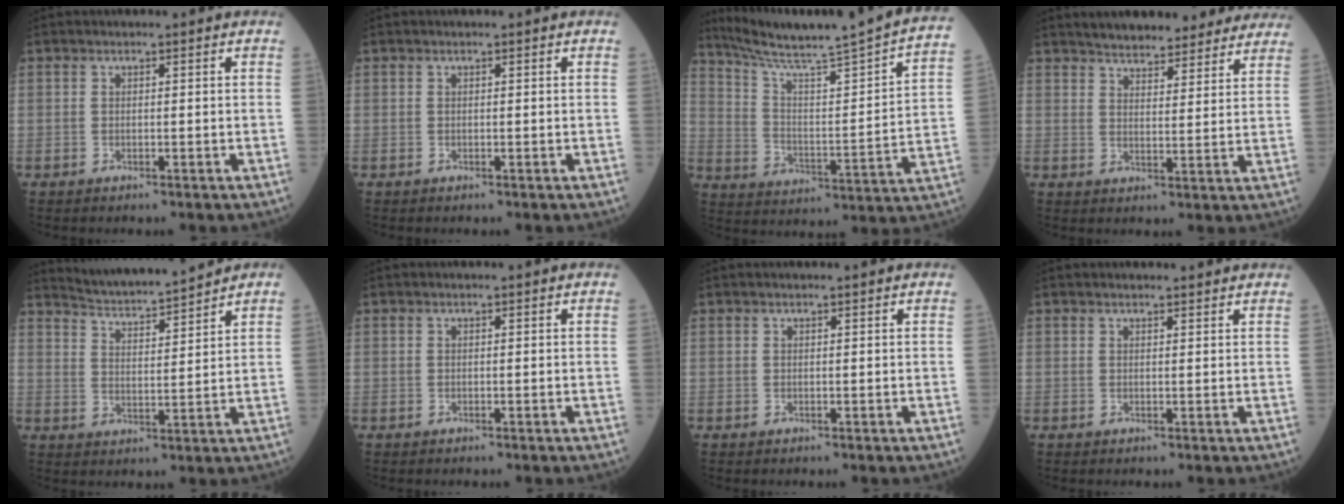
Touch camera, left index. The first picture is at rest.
{"total": 0.0}
{"total": 23.6, "force": [21.0, -1.2, 10.8], "torque": [-0.173, -0.069, 0.292]}
{"total": 16.7, "force": [15.1, 4.1, 6.0], "torque": [-0.068, 0.017, 0.191]}
{"total": 9.0, "force": [8.7, -0.1, 2.1], "torque": [-0.050, 0.012, 0.153]}
{"total": 0.0}
{"total": 0.8, "force": [0.7, -0.1, 0.3], "torque": [-0.005, 0.004, 0.013]}
{"total": 2.9, "force": [2.8, 0.4, 0.7], "torque": [-0.011, 0.014, 0.035]}